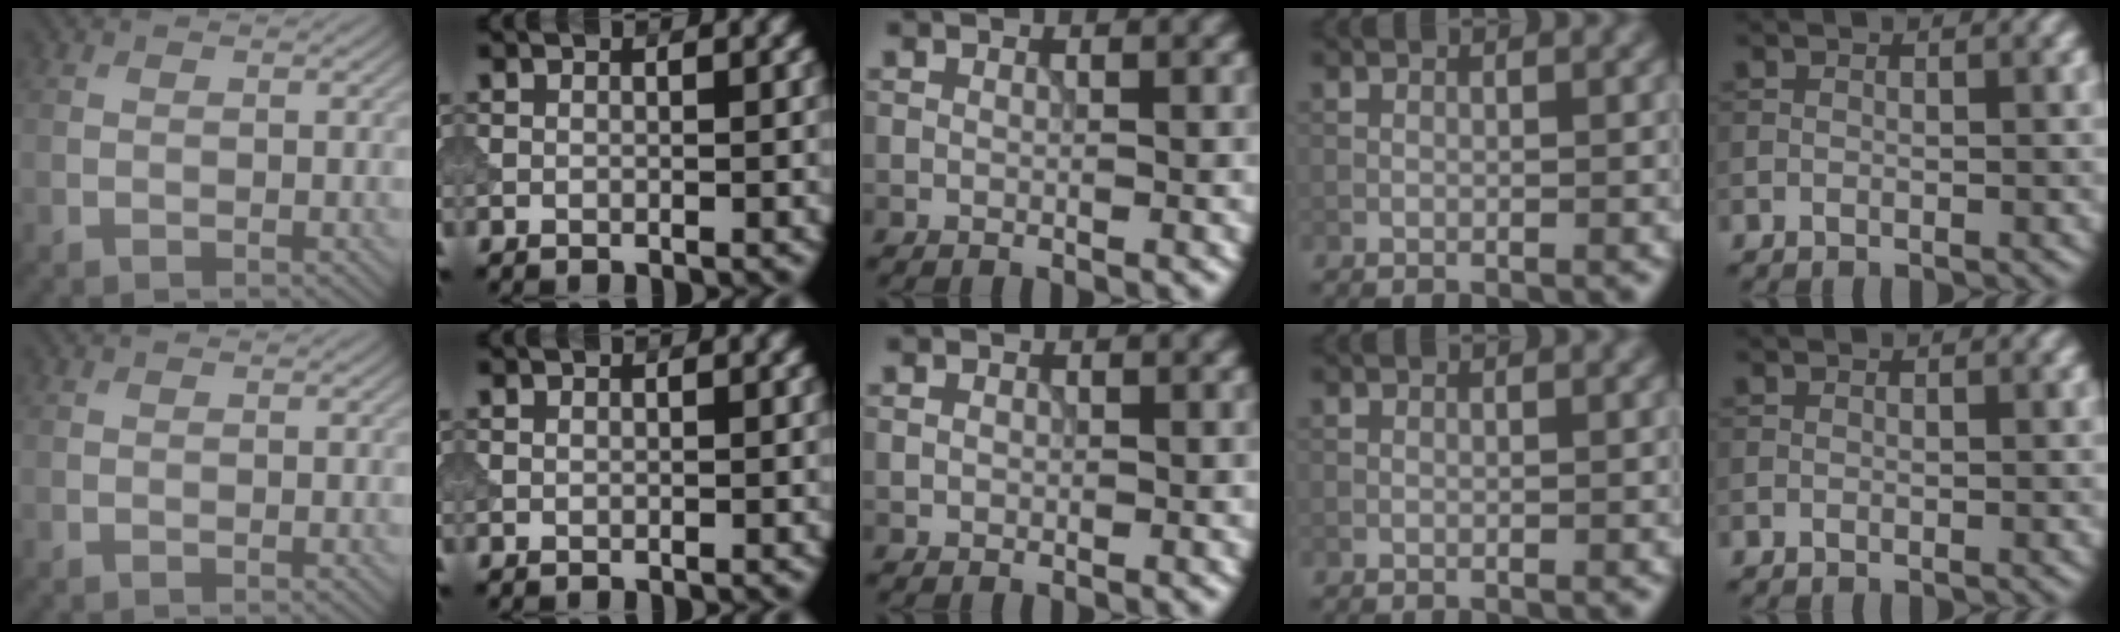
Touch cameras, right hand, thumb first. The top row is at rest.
{"middle": {"total": 0.7, "force": [0.0, 0.6, 0.3], "torque": [-0.004, -0.001, -0.001]}}